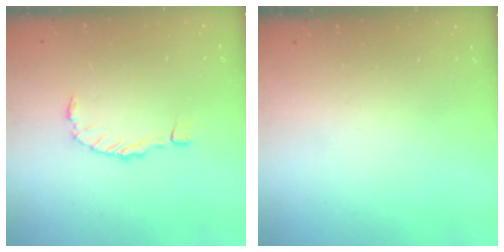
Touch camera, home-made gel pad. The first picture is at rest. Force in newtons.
{"total": 0.0}